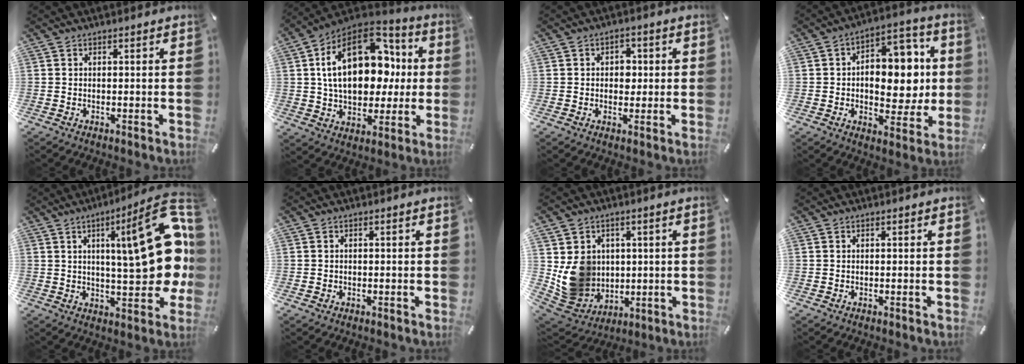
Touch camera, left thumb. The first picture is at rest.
{"total": 23.2, "force": [4.7, 15.8, 16.4], "torque": [-0.282, -0.001, 0.086]}
{"total": 3.9, "force": [0.1, 3.1, 2.4], "torque": [-0.025, 0.000, -0.008]}
{"total": 14.5, "force": [0.8, 9.9, 10.5], "torque": [-0.125, -0.013, 0.018]}
{"total": 29.0, "force": [5.9, 9.8, 26.7], "torque": [-0.354, -0.047, 0.100]}
{"total": 0.7, "force": [-0.2, 0.5, 0.4], "torque": [-0.007, 0.002, -0.005]}
{"total": 11.1, "force": [1.8, 10.5, 3.1], "torque": [-0.067, -0.016, 0.047]}
{"total": 0.0}